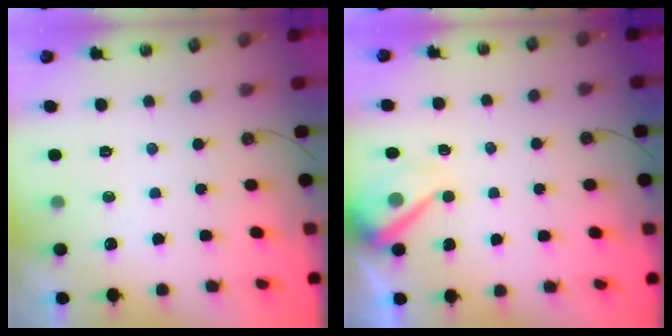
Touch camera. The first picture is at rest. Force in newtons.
{"total": 7.7, "press": 7.7, "slide": 0.8}